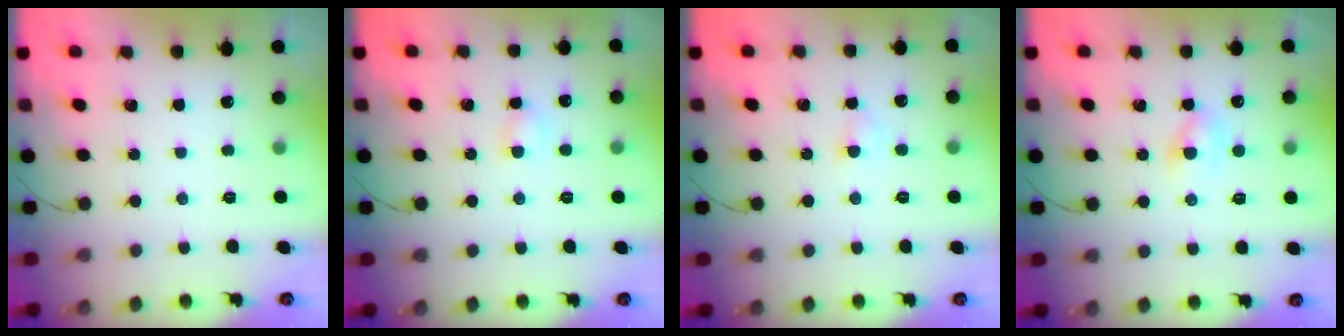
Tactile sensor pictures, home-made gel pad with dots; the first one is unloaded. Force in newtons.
{"total": 3.1, "press": 2.9, "slide": 1.0}
{"total": 2.7, "press": 2.5, "slide": 0.9}
{"total": 2.4, "press": 2.2, "slide": 1.0}